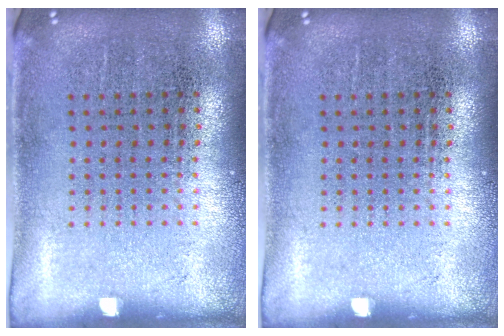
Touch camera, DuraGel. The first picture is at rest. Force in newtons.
{"total": 0.0}